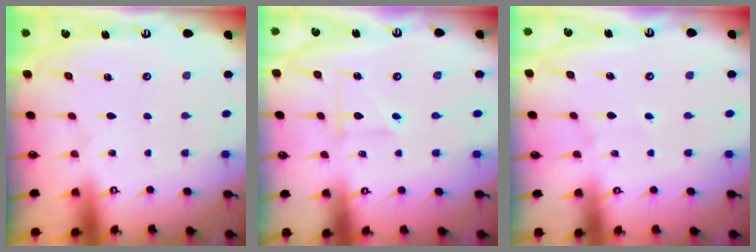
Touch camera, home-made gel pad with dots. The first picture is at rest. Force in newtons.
{"total": 2.5, "press": 2.5, "slide": 0.1}
{"total": 2.7, "press": 2.7, "slide": 0.2}